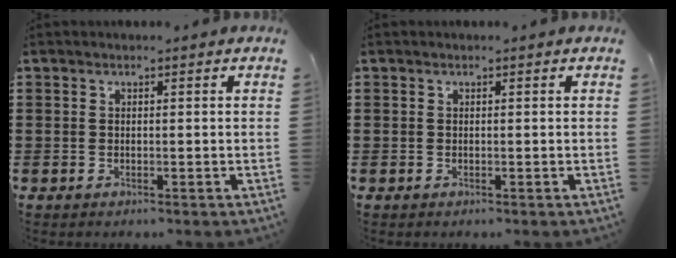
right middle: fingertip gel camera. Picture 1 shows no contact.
{"total": 0.0}